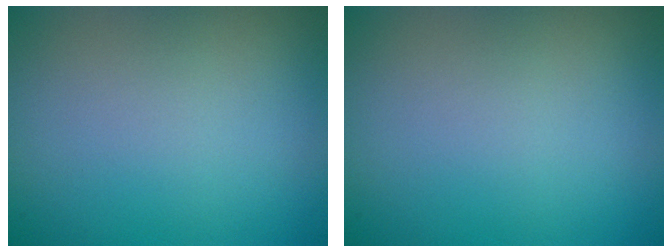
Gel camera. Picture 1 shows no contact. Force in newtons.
{"total": 0.0}